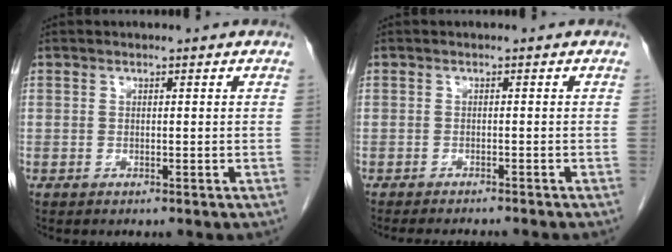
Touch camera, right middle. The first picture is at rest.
{"total": 6.3, "force": [-5.6, 0.6, 2.8], "torque": [-0.027, -0.008, -0.076]}